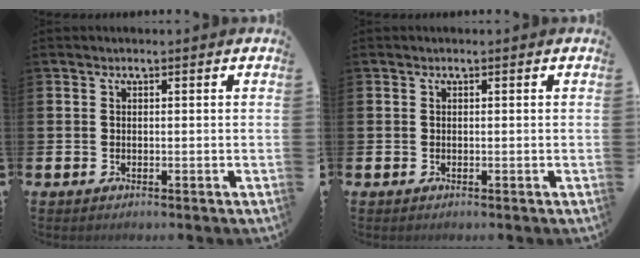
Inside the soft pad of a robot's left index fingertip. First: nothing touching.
{"total": 0.0}